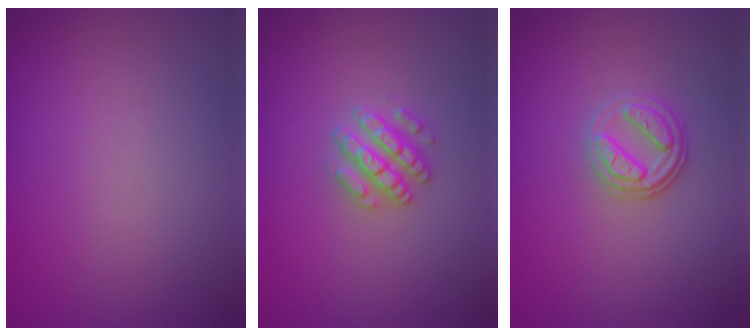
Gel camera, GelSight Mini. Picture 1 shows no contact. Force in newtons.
{"total": 2.6, "press": 2.6, "slide": 0.3}
{"total": 2.7, "press": 2.4, "slide": 1.1}